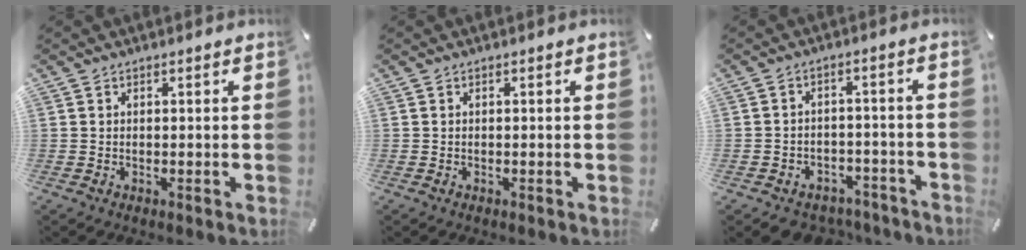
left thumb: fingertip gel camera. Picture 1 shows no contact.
{"total": 0.0}
{"total": 5.6, "force": [-4.4, 3.3, 1.2], "torque": [-0.016, 0.030, -0.082]}